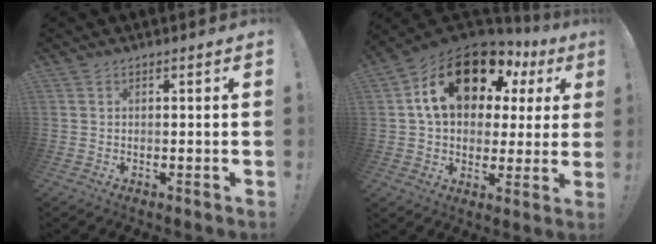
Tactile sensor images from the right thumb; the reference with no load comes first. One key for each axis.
{"total": 19.1, "fx": 9.0, "fy": 11.7, "fz": 12.2, "tx": -0.186, "ty": -0.039, "tz": 0.161}